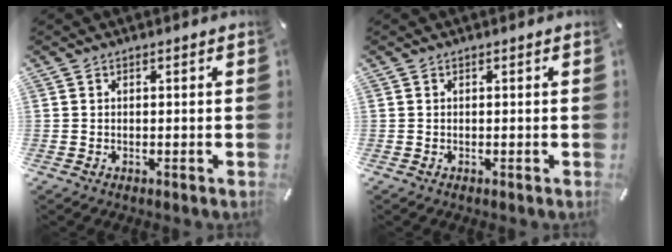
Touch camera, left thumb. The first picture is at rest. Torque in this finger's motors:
{"motor_torque": [0.00, 0.00, -0.01, 0.01, 0.00]}